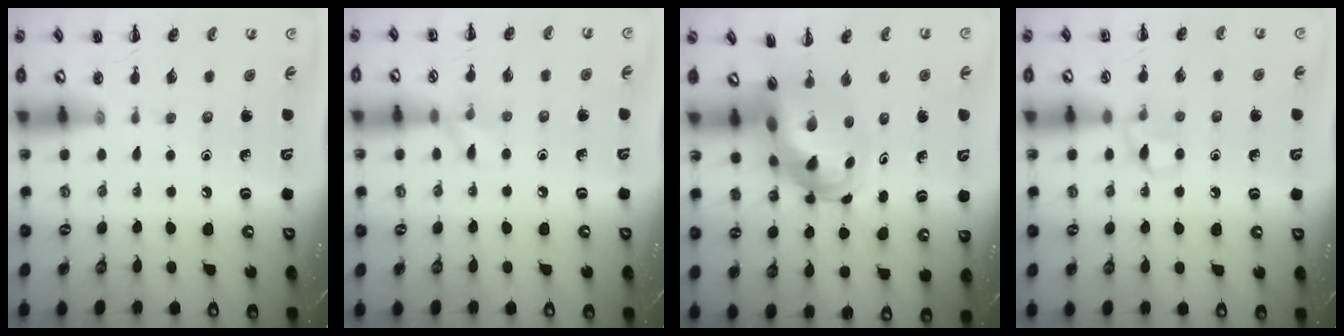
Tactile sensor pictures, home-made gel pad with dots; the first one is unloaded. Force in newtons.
{"total": 6.1, "press": 5.7, "slide": 2.2}
{"total": 6.1, "press": 5.8, "slide": 1.8}
{"total": 6.2, "press": 5.9, "slide": 2.0}